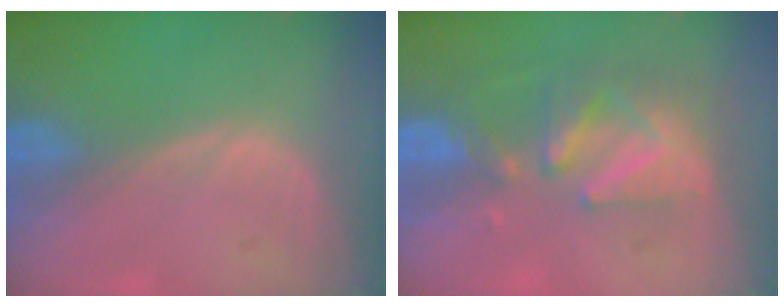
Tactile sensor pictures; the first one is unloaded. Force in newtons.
{"total": 8.5, "press": 7.8, "slide": 3.4}